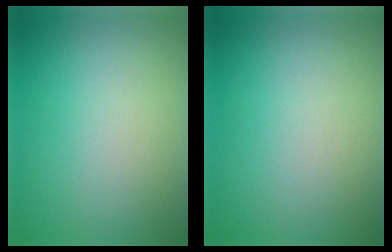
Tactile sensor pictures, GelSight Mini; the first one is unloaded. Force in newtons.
{"total": 0.0}